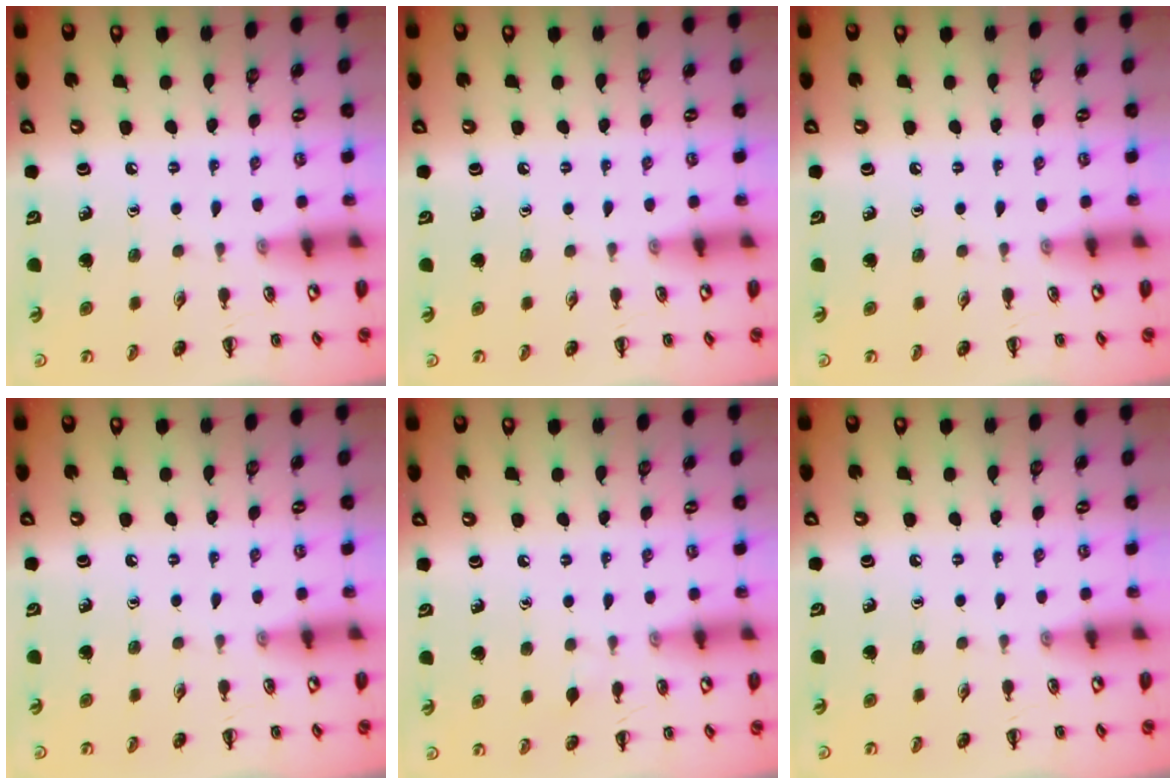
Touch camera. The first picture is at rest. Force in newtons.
{"total": 0.0}
{"total": 0.0}
{"total": 0.0}
{"total": 2.7, "press": 2.5, "slide": 1.0}
{"total": 0.0}